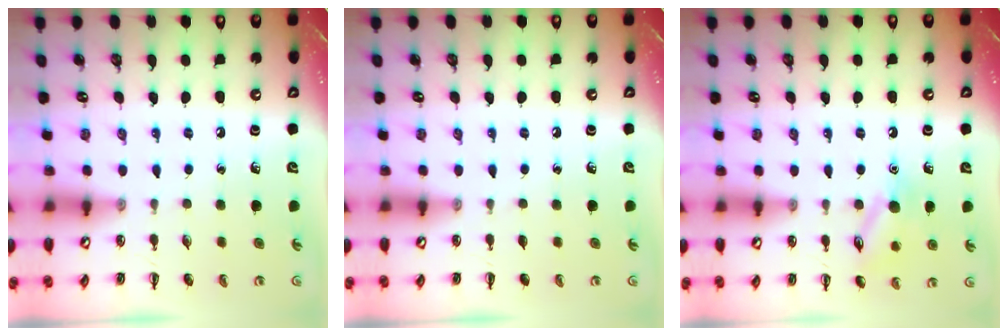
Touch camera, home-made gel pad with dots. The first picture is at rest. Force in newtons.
{"total": 0.0}
{"total": 10.8, "press": 10.7, "slide": 0.6}